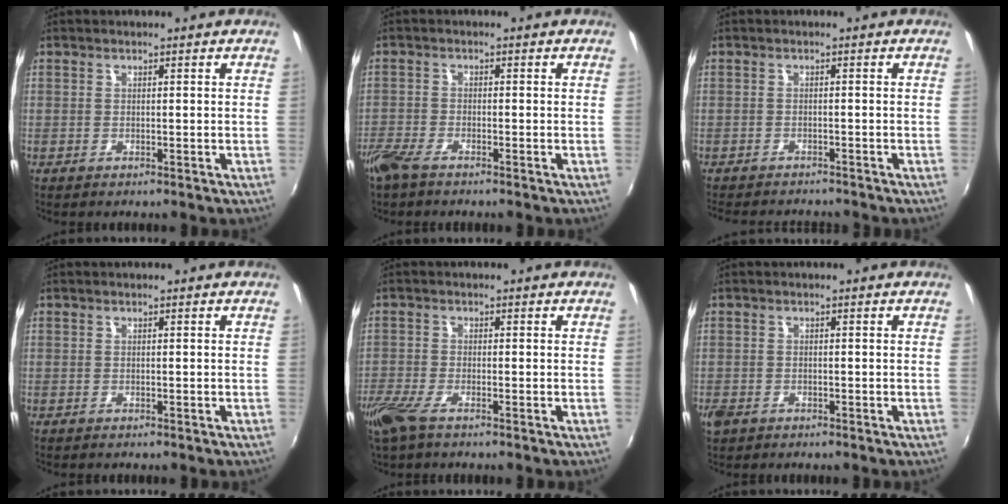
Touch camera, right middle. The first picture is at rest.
{"total": 4.8, "force": [-3.8, 1.5, 2.5], "torque": [-0.068, -0.013, -0.078]}
{"total": 6.9, "force": [-6.3, 1.5, 2.2], "torque": [-0.057, -0.017, -0.096]}
{"total": 0.0}
{"total": 5.8, "force": [-4.0, 1.6, 3.8], "torque": [-0.097, -0.018, -0.081]}
{"total": 3.4, "force": [-2.0, 2.1, 1.7], "torque": [-0.042, -0.008, -0.038]}